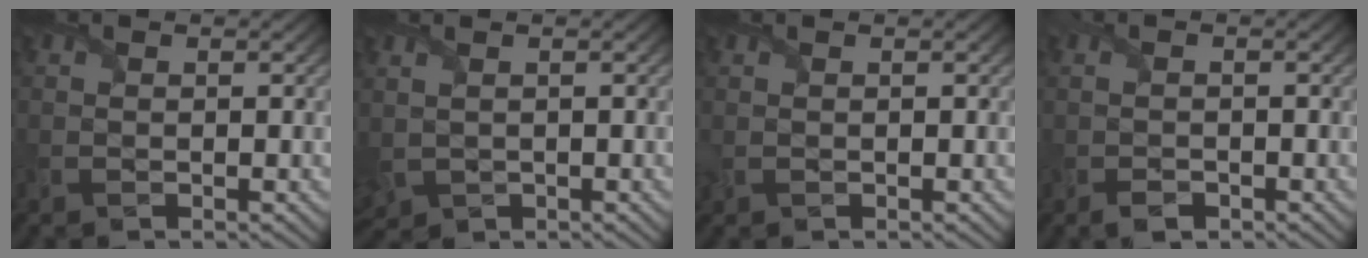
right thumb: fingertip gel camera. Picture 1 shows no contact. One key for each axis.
{"total": 1.9, "fx": 0.3, "fy": 1.2, "fz": 1.4, "tx": -0.054, "ty": -0.002, "tz": 0.011}
{"total": 0.6, "fx": 0.2, "fy": 0.3, "fz": 0.5, "tx": -0.018, "ty": 0.002, "tz": 0.004}
{"total": 1.4, "fx": -1.1, "fy": 0.5, "fz": 0.6, "tx": -0.017, "ty": -0.004, "tz": -0.023}